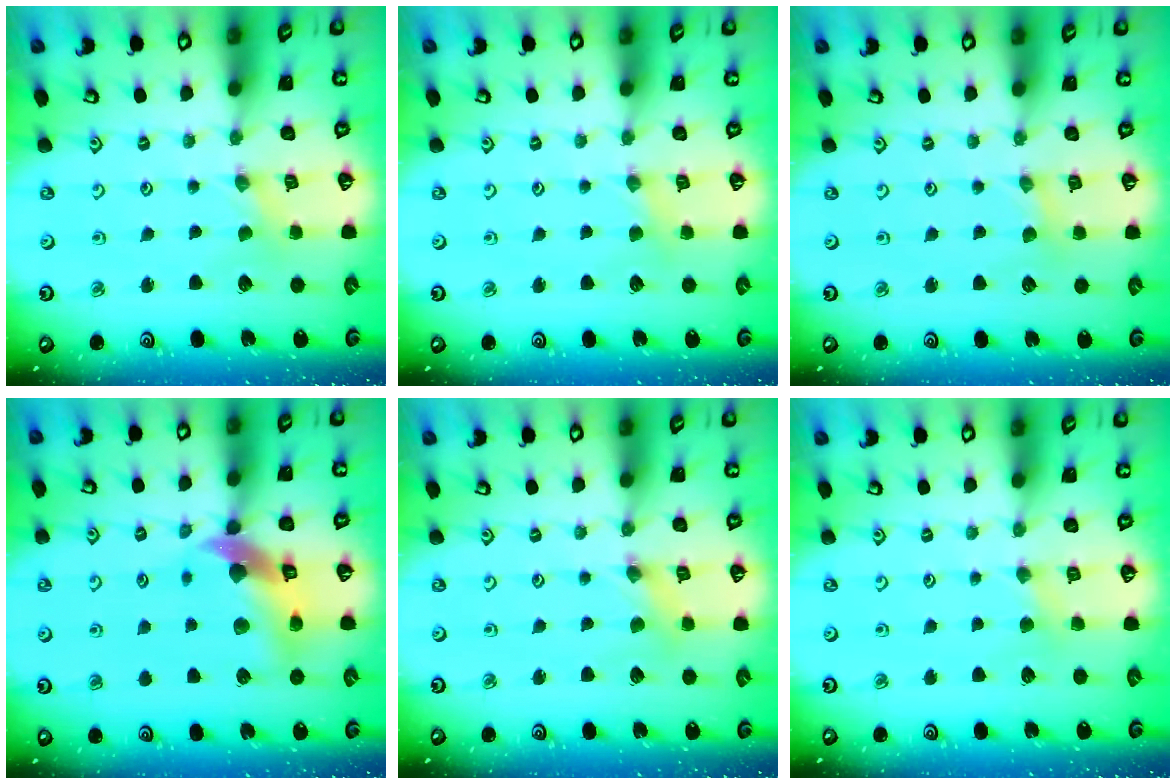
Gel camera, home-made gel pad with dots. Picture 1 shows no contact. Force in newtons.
{"total": 2.9, "press": 2.8, "slide": 0.6}
{"total": 1.6, "press": 1.6, "slide": 0.3}
{"total": 12.2, "press": 12.0, "slide": 1.9}
{"total": 1.2, "press": 1.1, "slide": 0.2}
{"total": 2.3, "press": 2.3, "slide": 0.4}